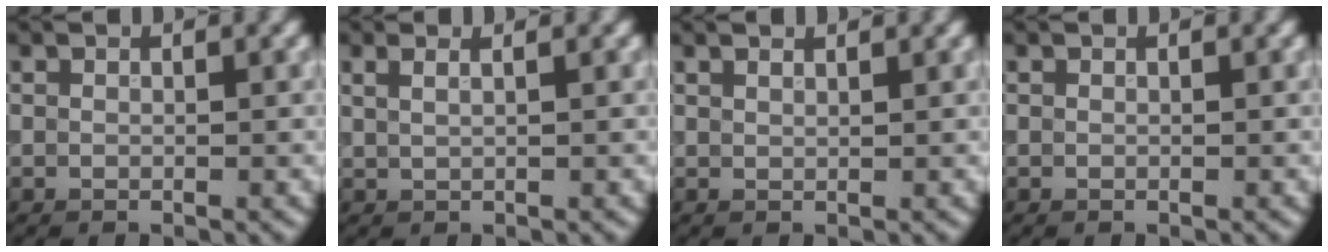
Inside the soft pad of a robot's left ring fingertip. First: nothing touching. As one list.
[{"total": 3.2, "force": [1.8, 1.7, 2.1], "torque": [-0.012, 0.018, -0.002]}, {"total": 1.8, "force": [1.4, 0.6, 0.9], "torque": [-0.007, 0.008, 0.001]}, {"total": 0.0}]